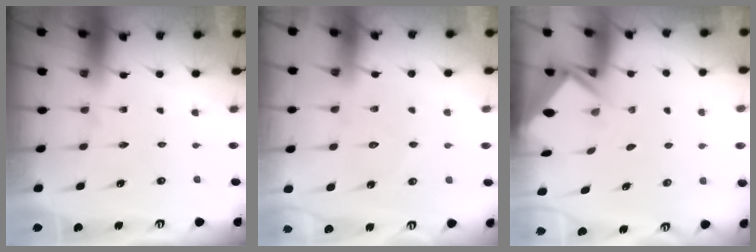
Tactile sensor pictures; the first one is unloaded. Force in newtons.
{"total": 3.3, "press": 3.3, "slide": 0.3}
{"total": 2.4, "press": 2.4, "slide": 0.1}